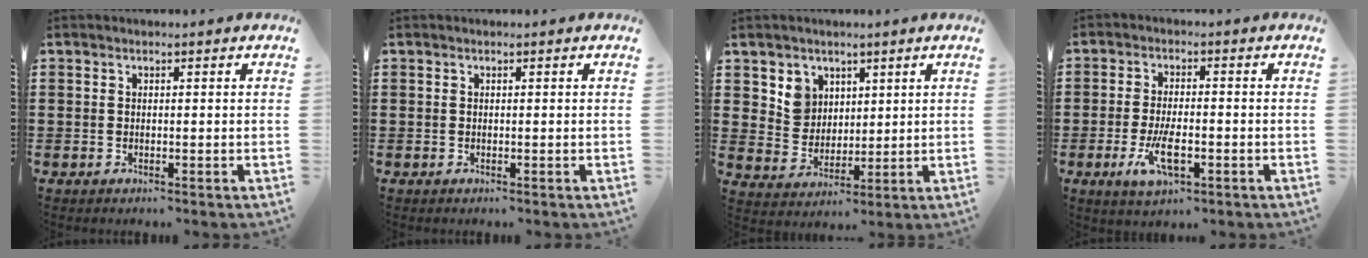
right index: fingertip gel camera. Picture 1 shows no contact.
{"total": 0.0}
{"total": 5.5, "force": [3.0, 4.6, 0.6], "torque": [-0.039, 0.008, 0.058]}
{"total": 6.6, "force": [-2.3, 2.5, 5.7], "torque": [-0.126, -0.011, -0.043]}